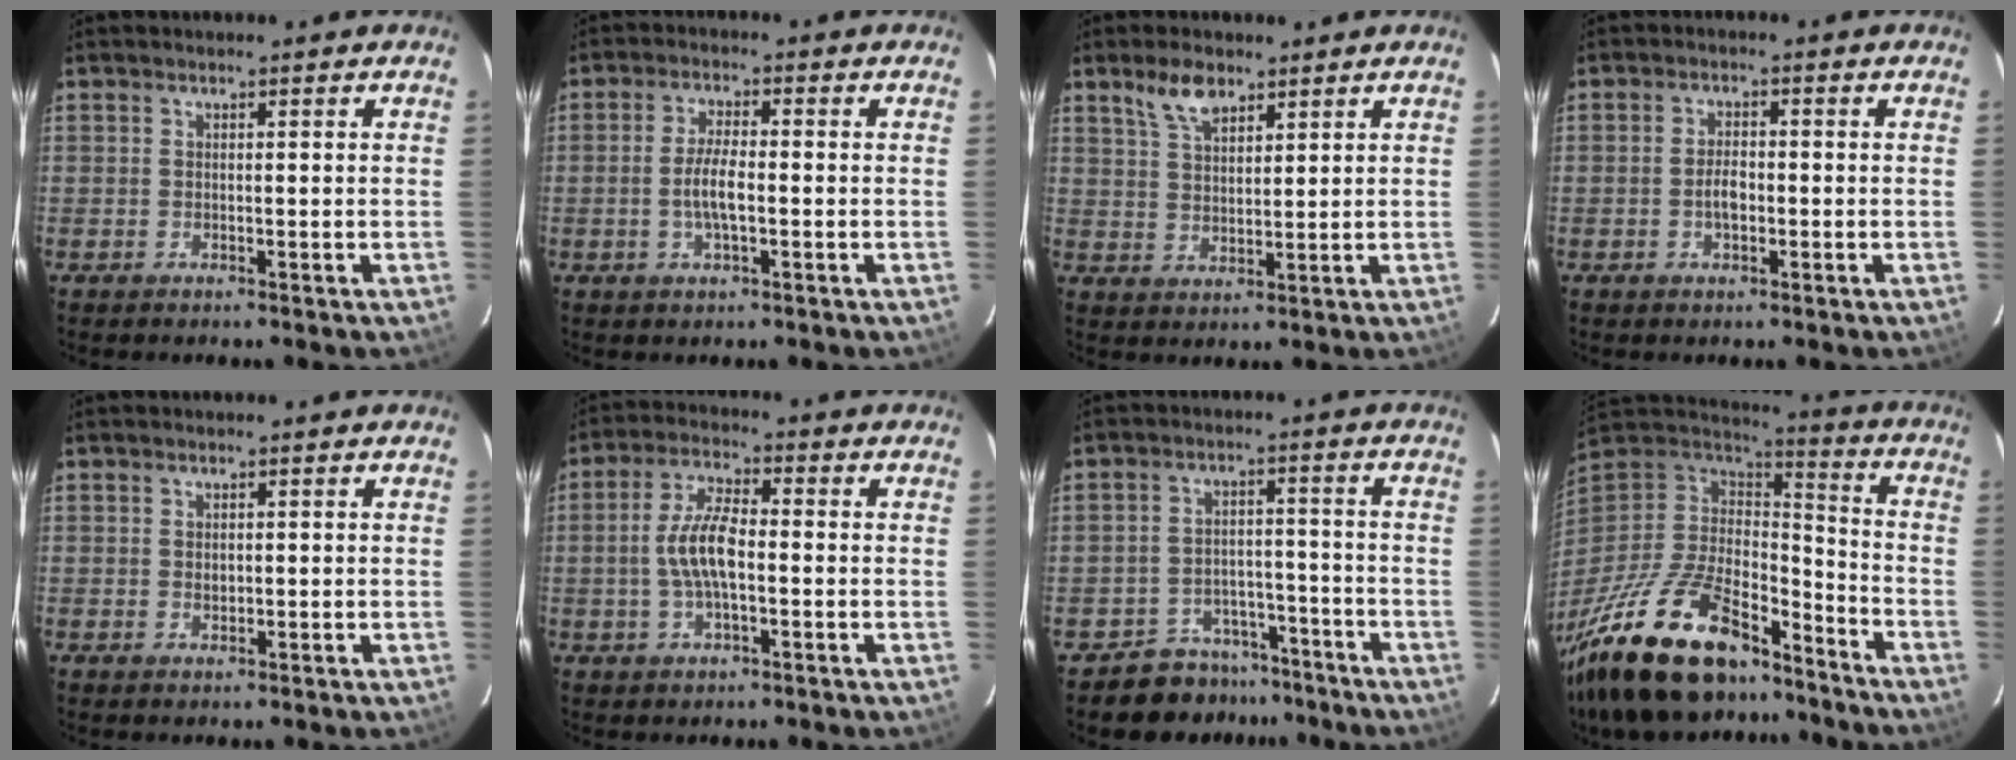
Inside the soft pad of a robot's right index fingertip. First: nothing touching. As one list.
[{"total": 4.9, "force": [-1.1, 1.0, 4.6], "torque": [-0.095, 0.001, -0.021]}, {"total": 5.9, "force": [4.0, 2.6, 3.3], "torque": [-0.060, 0.008, 0.079]}, {"total": 2.7, "force": [-0.9, 1.3, 2.3], "torque": [-0.044, 0.003, -0.015]}, {"total": 0.8, "force": [0.0, 0.6, 0.6], "torque": [-0.010, 0.000, 0.000]}, {"total": 7.4, "force": [-1.2, 2.4, 6.9], "torque": [-0.141, 0.009, -0.024]}, {"total": 10.5, "force": [-9.0, 5.5, 0.8], "torque": [-0.019, 0.051, -0.125]}, {"total": 30.8, "force": [-21.7, 12.7, 17.8], "torque": [-0.365, -0.019, -0.357]}]